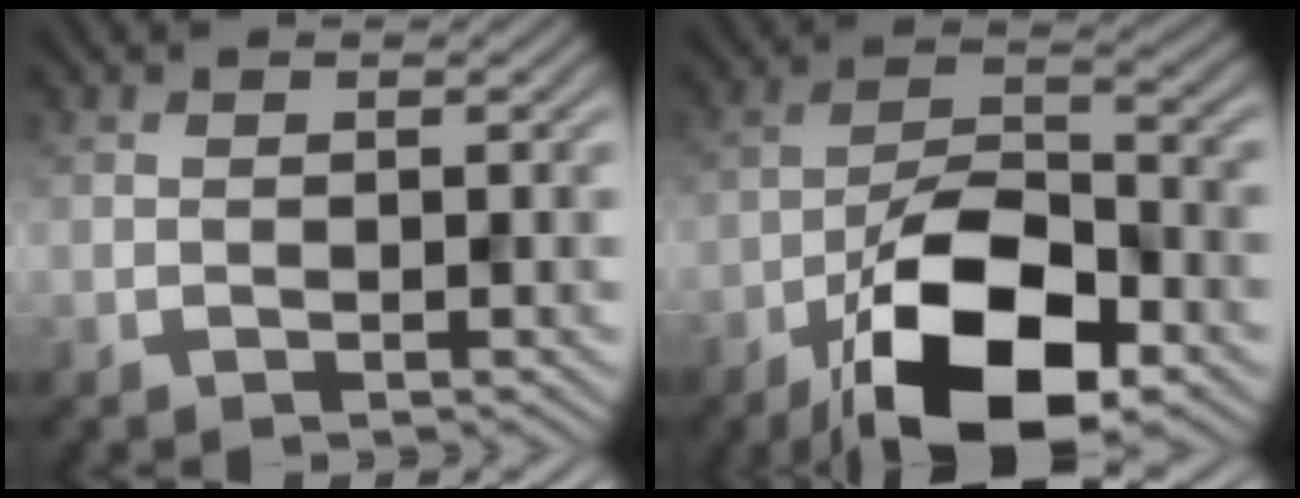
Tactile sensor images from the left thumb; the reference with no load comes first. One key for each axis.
{"total": 13.6, "fx": -7.4, "fy": 5.5, "fz": 10.0, "tx": -0.179, "ty": -0.003, "tz": -0.147}